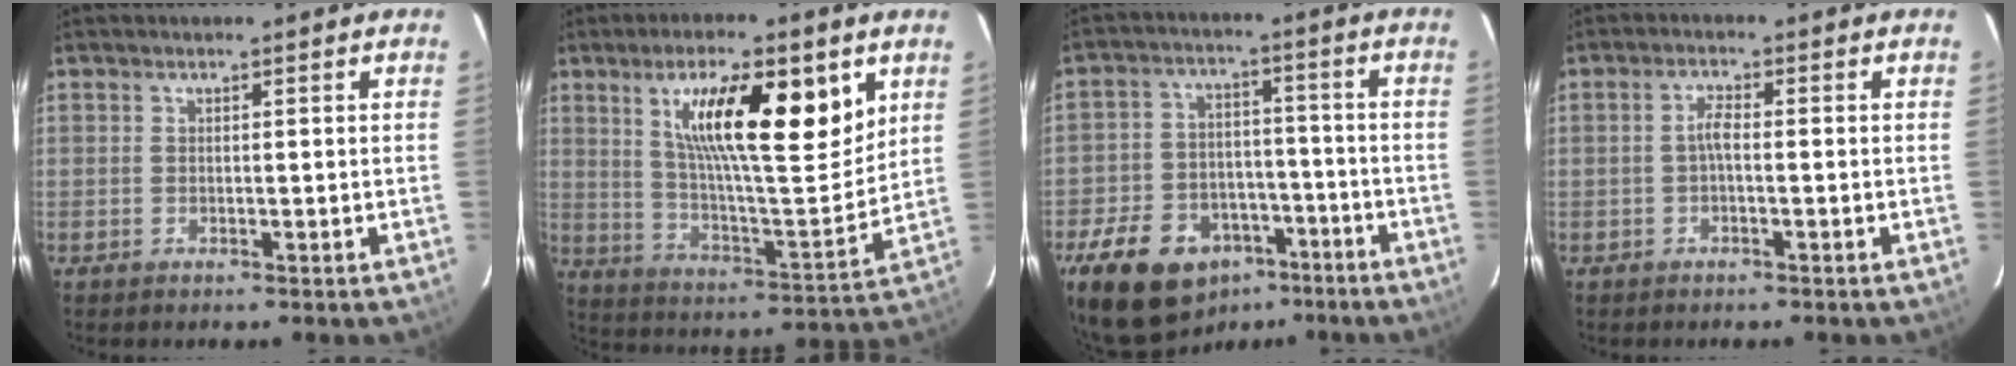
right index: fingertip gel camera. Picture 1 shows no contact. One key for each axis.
{"total": 19.9, "fx": 8.8, "fy": 5.1, "fz": 17.1, "tx": -0.269, "ty": 0.003, "tz": 0.149}
{"total": 18.4, "fx": -11.5, "fy": 11.5, "fz": 8.4, "tx": -0.204, "ty": 0.016, "tz": -0.166}
{"total": 2.0, "fx": -0.6, "fy": 0.5, "fz": 1.9, "tx": -0.038, "ty": 0.007, "tz": -0.012}